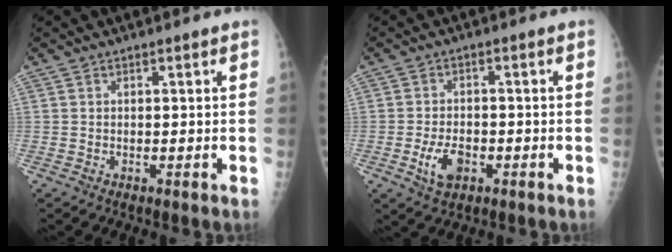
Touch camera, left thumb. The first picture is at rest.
{"total": 5.5, "force": [-2.1, 3.3, 3.8], "torque": [-0.067, 0.007, -0.032]}